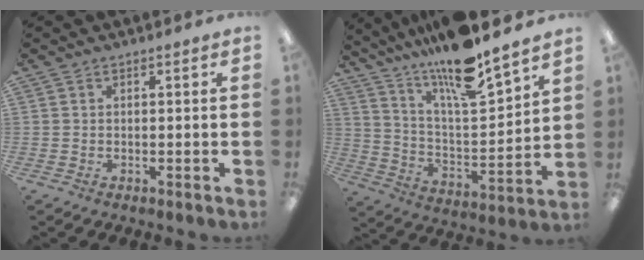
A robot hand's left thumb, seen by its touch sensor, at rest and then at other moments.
{"total": 15.5, "force": [13.4, 1.2, 7.6], "torque": [-0.141, -0.105, 0.225]}